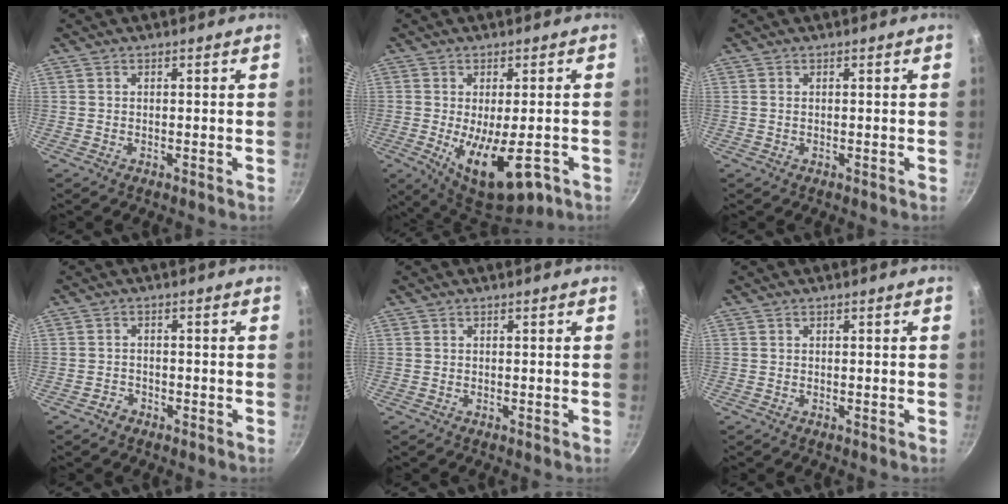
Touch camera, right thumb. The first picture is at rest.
{"total": 14.2, "force": [-4.9, 5.6, 12.1], "torque": [-0.164, -0.011, -0.060]}
{"total": 0.5, "force": [0.1, 0.3, 0.4], "torque": [-0.007, 0.001, 0.002]}
{"total": 1.9, "force": [-1.3, 1.3, 0.4], "torque": [0.000, 0.017, -0.021]}
{"total": 0.0}
{"total": 0.0}